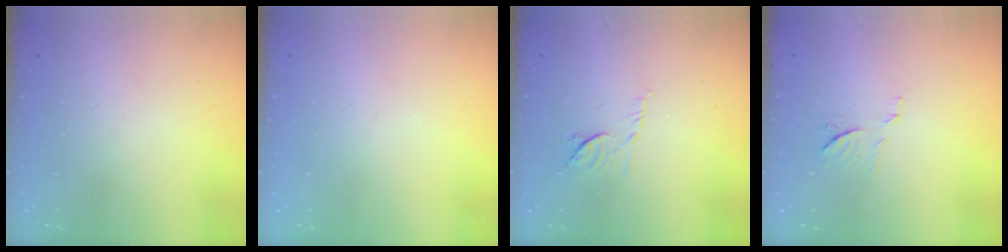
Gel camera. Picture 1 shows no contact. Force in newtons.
{"total": 0.0}
{"total": 7.8, "press": 7.8, "slide": 0.9}
{"total": 7.2, "press": 7.1, "slide": 0.5}